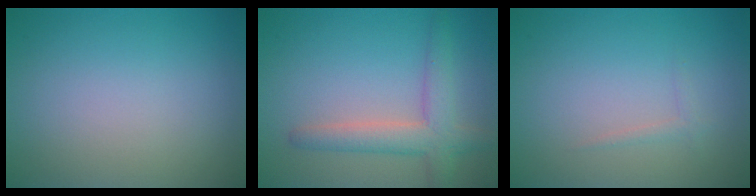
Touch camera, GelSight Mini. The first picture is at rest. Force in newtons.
{"total": 4.0, "press": 4.0, "slide": 0.3}
{"total": 0.6, "press": 0.6, "slide": 0.1}